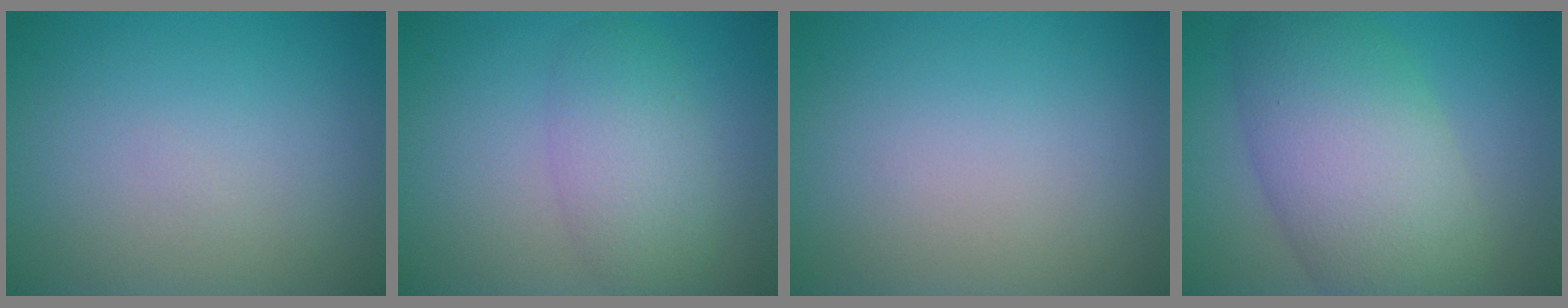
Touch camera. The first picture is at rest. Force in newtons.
{"total": 4.0, "press": 4.0, "slide": 0.1}
{"total": 0.0}
{"total": 9.4, "press": 9.4, "slide": 0.2}